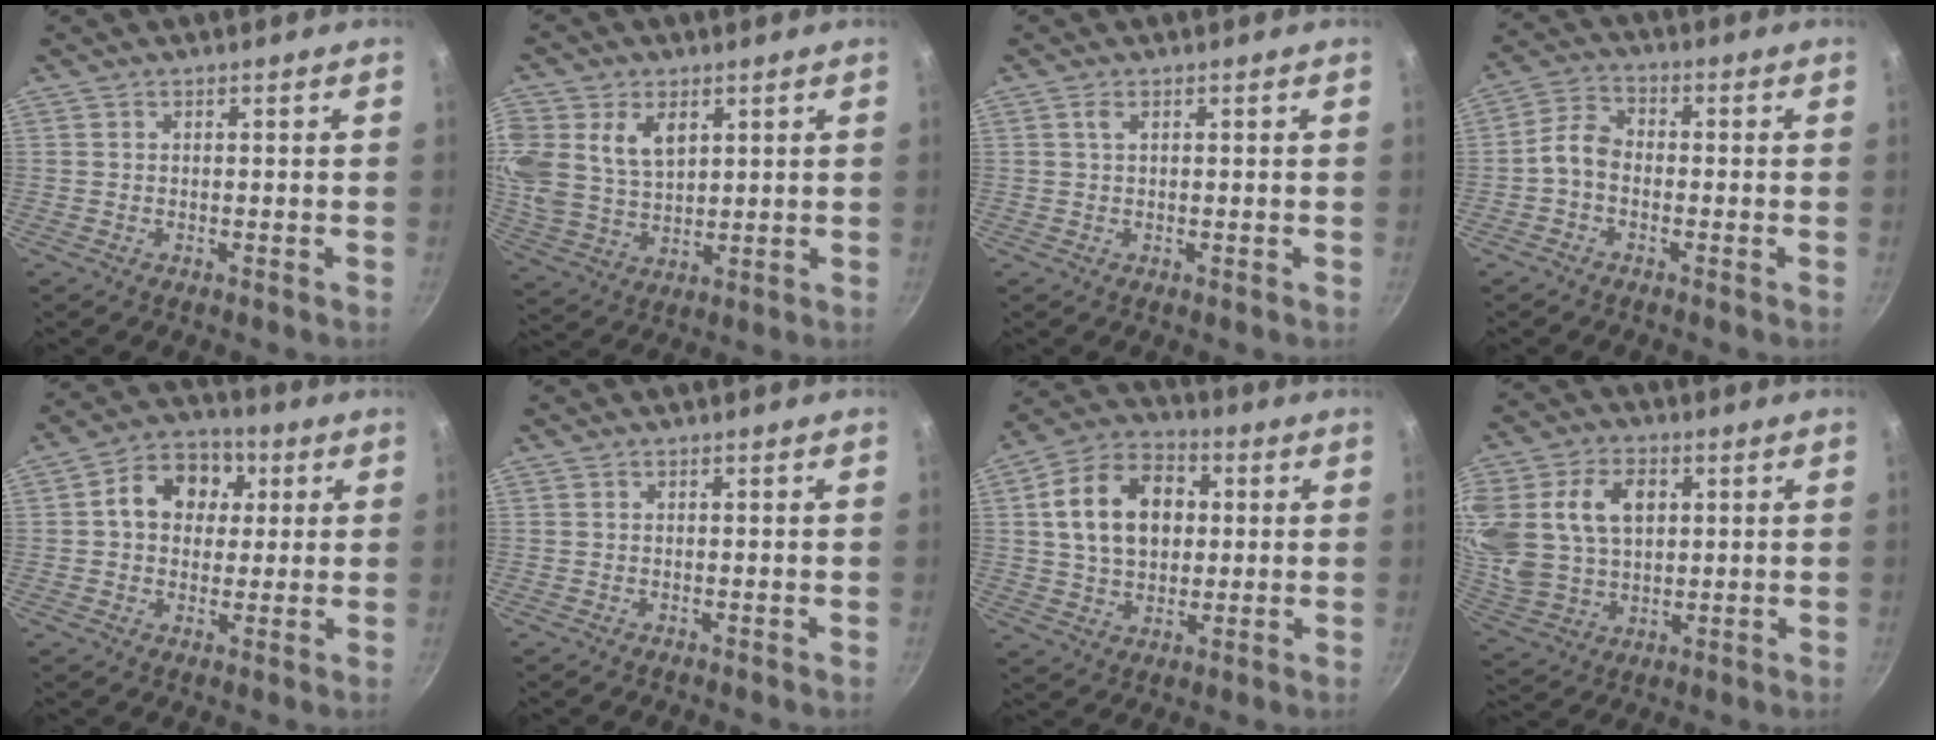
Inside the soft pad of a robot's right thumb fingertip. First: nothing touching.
{"total": 15.1, "force": [5.1, 10.6, 9.4], "torque": [-0.209, -0.002, 0.107]}
{"total": 1.0, "force": [0.4, 0.2, 0.9], "torque": [-0.017, 0.000, 0.006]}
{"total": 4.9, "force": [-1.5, 3.4, 3.2], "torque": [-0.063, 0.031, -0.041]}
{"total": 11.2, "force": [2.5, 8.9, 6.3], "torque": [-0.066, 0.015, 0.023]}
{"total": 0.0}
{"total": 15.6, "force": [2.7, 11.2, 10.5], "torque": [-0.149, 0.016, 0.038]}
{"total": 21.3, "force": [5.5, 15.3, 13.7], "torque": [-0.298, 0.014, 0.111]}